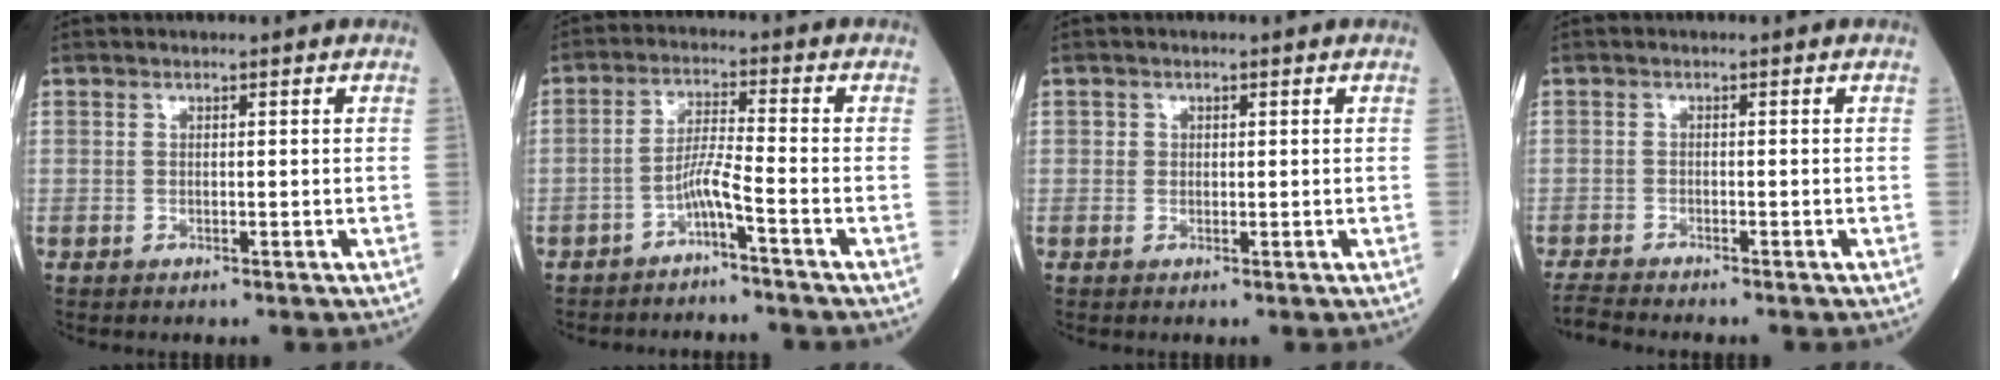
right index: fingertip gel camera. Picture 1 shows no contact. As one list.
[{"total": 3.8, "force": [-2.6, -0.5, 2.8], "torque": [-0.054, 0.004, -0.052]}, {"total": 0.9, "force": [0.2, 0.9, 0.2], "torque": [0.001, 0.002, 0.000]}, {"total": 3.5, "force": [-3.3, -0.7, 0.7], "torque": [-0.019, -0.017, -0.060]}]